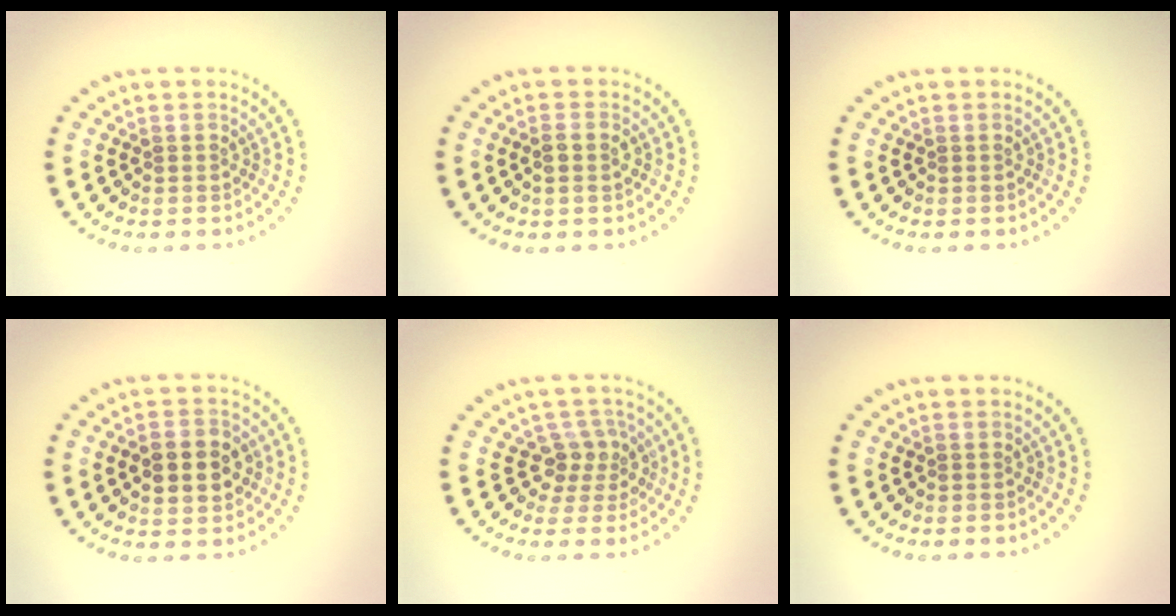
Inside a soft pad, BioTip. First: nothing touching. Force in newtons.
{"total": 1.5, "press": 1.4, "slide": 0.6}
{"total": 0.0}
{"total": 4.5, "press": 4.5, "slide": 0.0}
{"total": 2.7, "press": 2.1, "slide": 1.8}
{"total": 0.0}